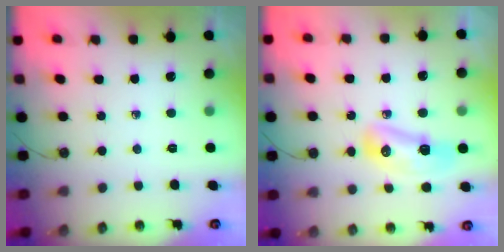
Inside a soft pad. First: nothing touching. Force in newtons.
{"total": 9.0, "press": 8.9, "slide": 1.4}